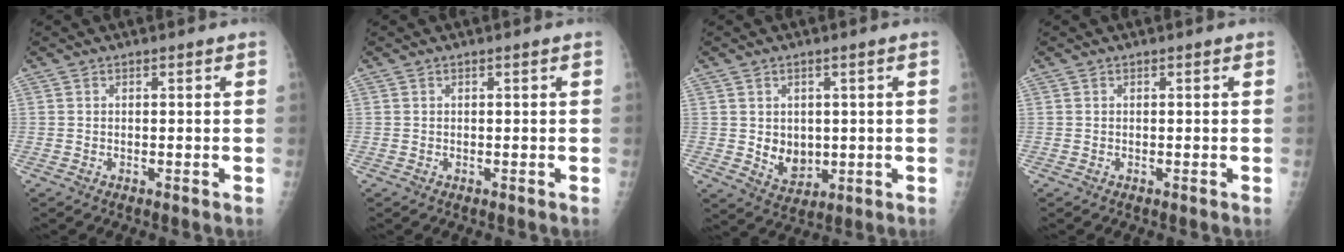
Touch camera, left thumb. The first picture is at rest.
{"total": 0.0}
{"total": 5.7, "force": [0.2, 4.5, 3.6], "torque": [-0.033, -0.012, 0.021]}
{"total": 0.0}